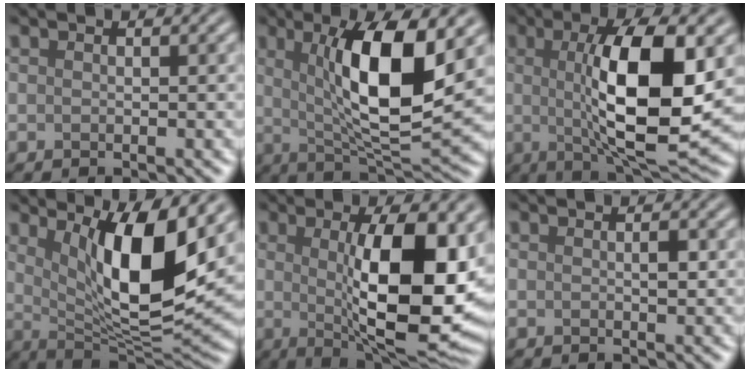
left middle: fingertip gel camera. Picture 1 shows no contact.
{"total": 10.1, "force": [2.2, 2.7, 9.5], "torque": [-0.144, -0.010, 0.044]}
{"total": 11.2, "force": [0.8, 3.2, 10.7], "torque": [-0.159, -0.005, 0.017]}
{"total": 10.1, "force": [3.2, 2.8, 9.2], "torque": [-0.141, -0.020, 0.062]}
{"total": 12.4, "force": [0.5, 3.8, 11.8], "torque": [-0.163, -0.010, 0.012]}
{"total": 0.8, "force": [0.1, 0.1, 0.8], "torque": [-0.012, 0.000, 0.001]}